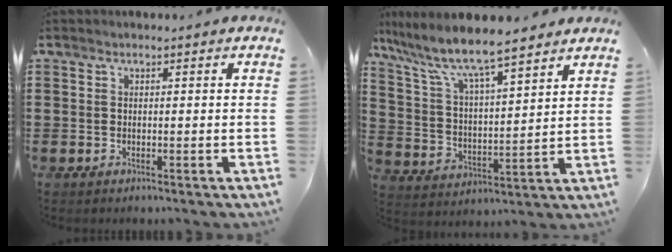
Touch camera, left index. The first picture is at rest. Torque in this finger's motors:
{"motor_torque": [2.13, -0.01, 1.05, 0.21]}